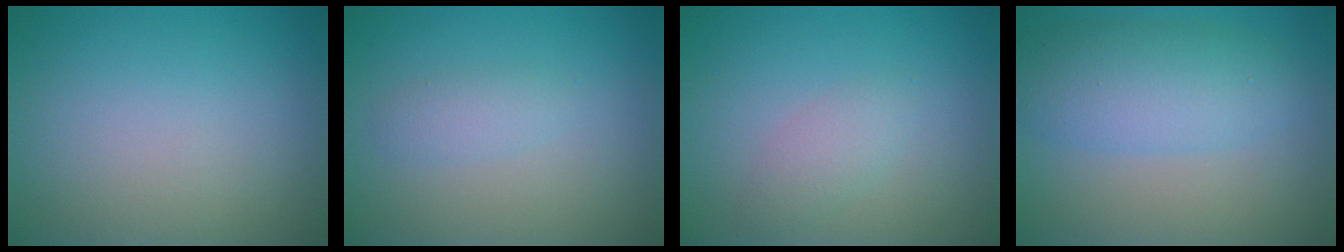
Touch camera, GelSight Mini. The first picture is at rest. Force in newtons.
{"total": 1.3, "press": 1.3, "slide": 0.0}
{"total": 1.7, "press": 1.7, "slide": 0.0}
{"total": 5.2, "press": 5.2, "slide": 0.2}